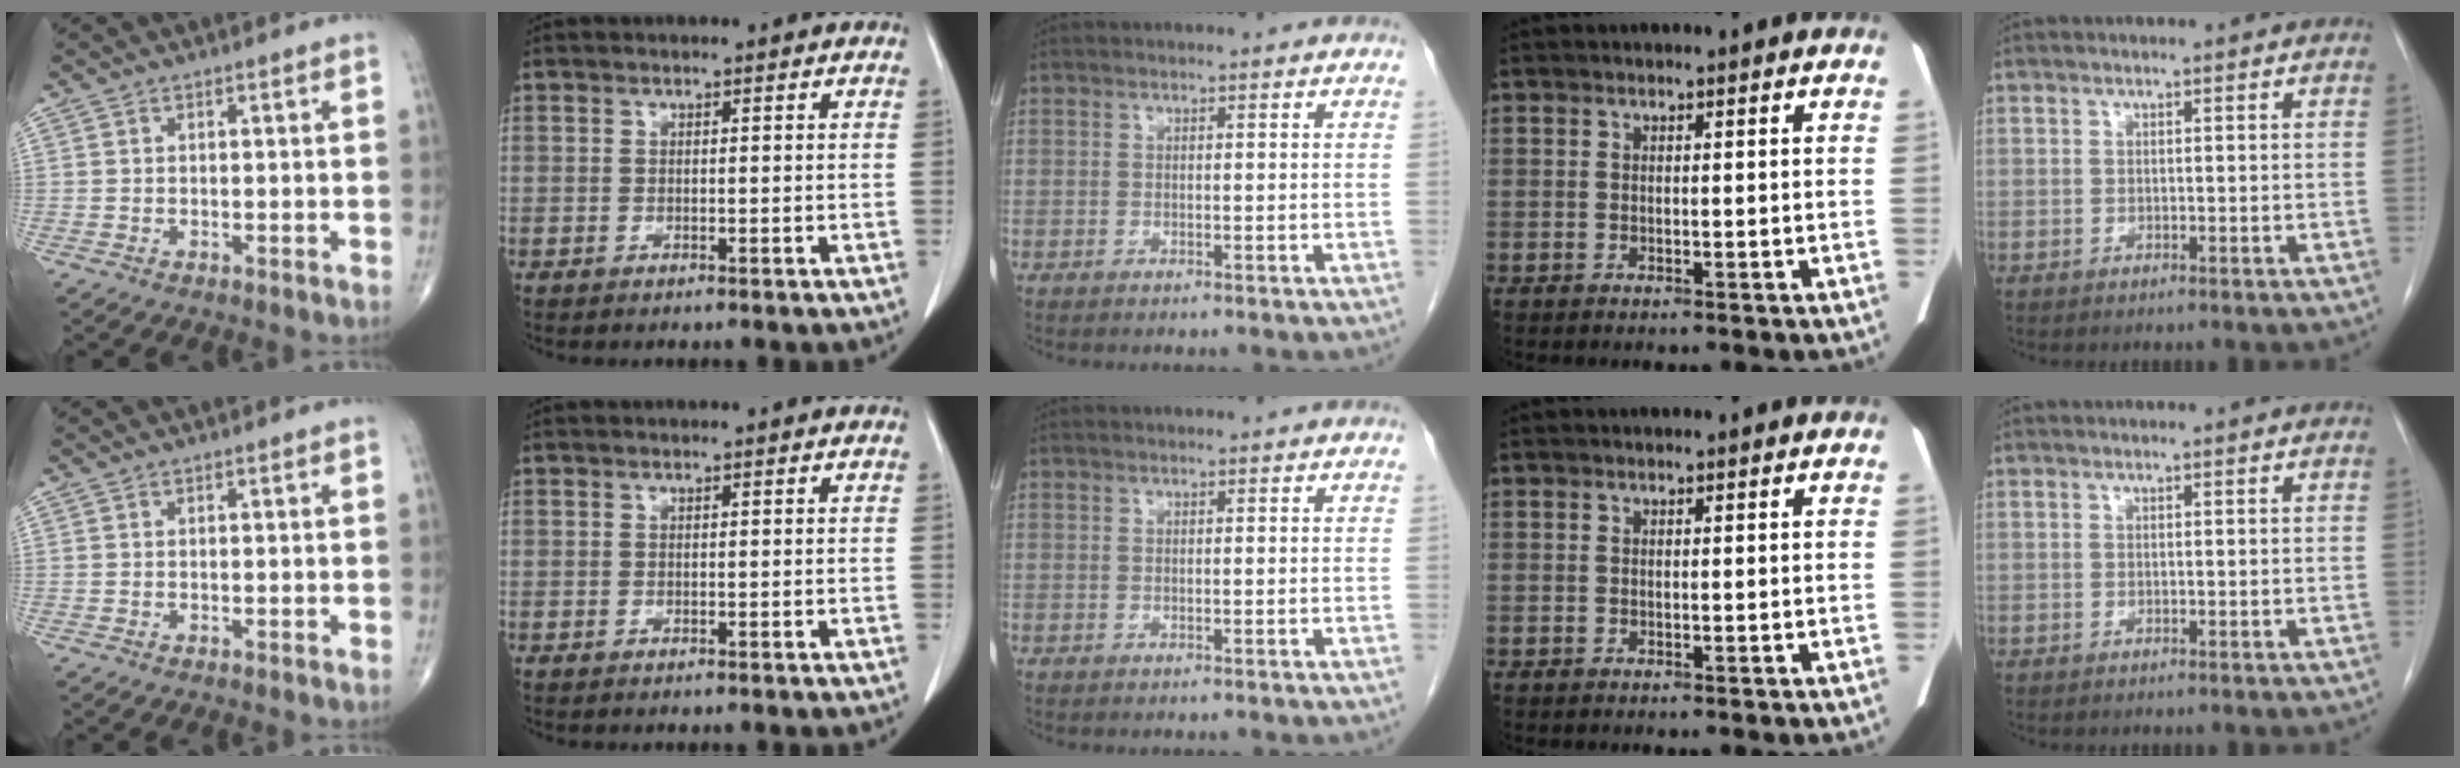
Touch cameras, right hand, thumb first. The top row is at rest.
{}